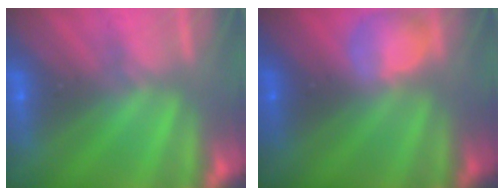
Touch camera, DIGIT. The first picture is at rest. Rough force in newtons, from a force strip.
{"total": 2.4}